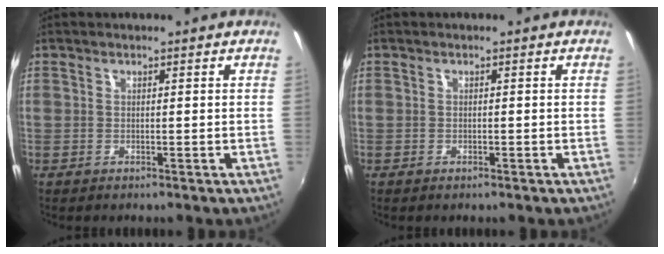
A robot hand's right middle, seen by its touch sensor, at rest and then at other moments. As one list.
[{"total": 0.9, "force": [-0.7, 0.4, 0.4], "torque": [-0.007, -0.002, -0.012]}]